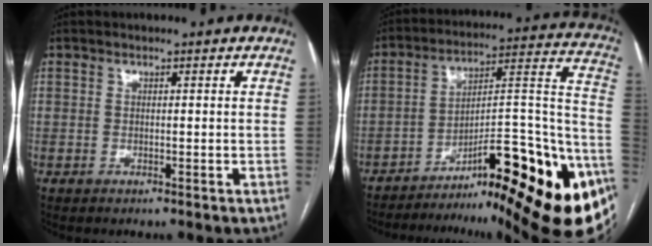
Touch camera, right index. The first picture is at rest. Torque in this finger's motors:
{"motor_torque": [2.14, 0.00, 0.86, 0.12]}